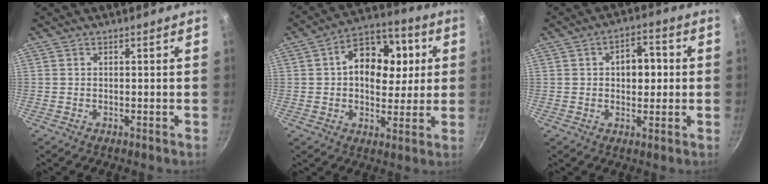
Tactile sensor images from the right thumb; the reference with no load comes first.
{"total": 15.8, "force": [3.1, 11.0, 10.9], "torque": [-0.117, 0.013, 0.032]}
{"total": 7.3, "force": [0.8, 4.7, 5.5], "torque": [-0.042, 0.013, 0.004]}